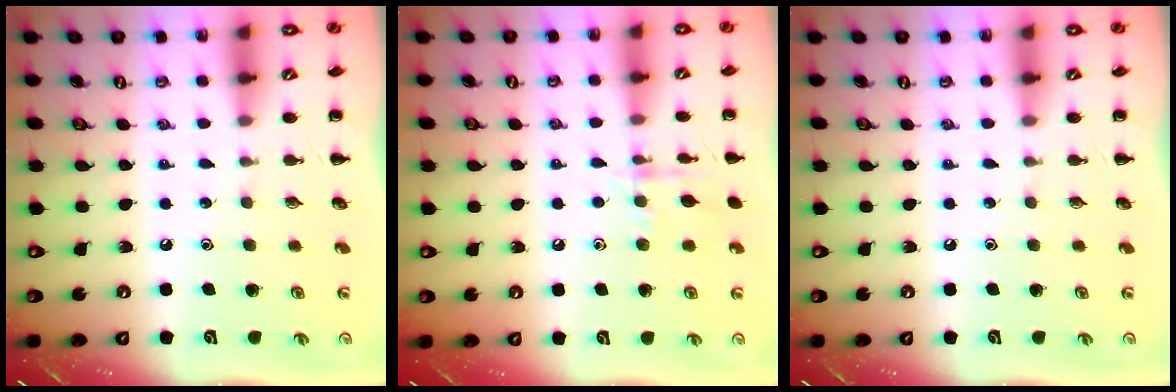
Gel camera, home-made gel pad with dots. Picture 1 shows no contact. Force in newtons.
{"total": 8.5, "press": 8.4, "slide": 1.3}
{"total": 0.0}